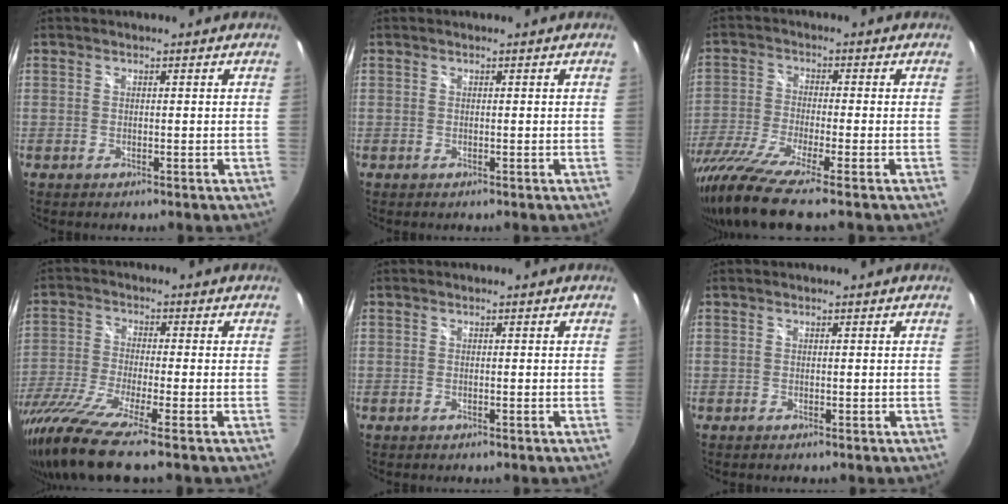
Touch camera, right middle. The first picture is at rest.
{"total": 0.0}
{"total": 11.6, "force": [-9.3, -0.4, 6.9], "torque": [-0.157, -0.038, -0.180]}
{"total": 12.8, "force": [-10.0, -0.4, 8.0], "torque": [-0.179, -0.043, -0.193]}
{"total": 0.0}
{"total": 0.0}